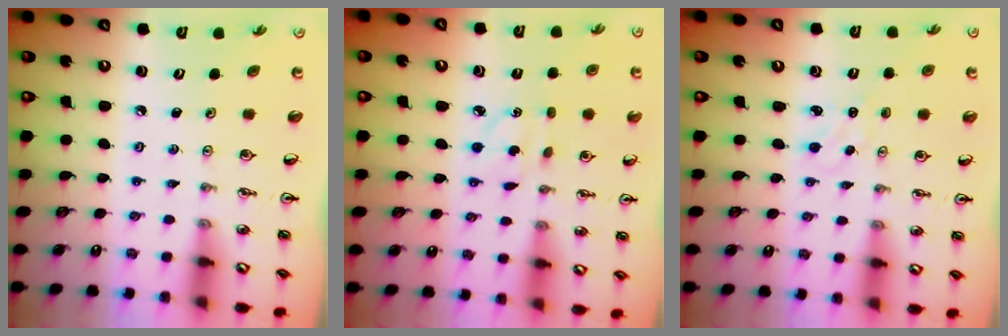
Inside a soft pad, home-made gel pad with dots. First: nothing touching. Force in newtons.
{"total": 3.5, "press": 3.4, "slide": 0.7}
{"total": 0.0}